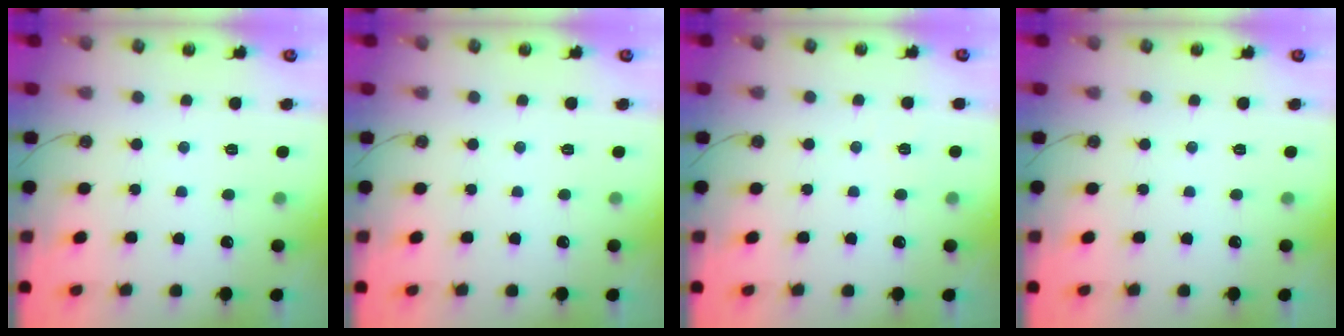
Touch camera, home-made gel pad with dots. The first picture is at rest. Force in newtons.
{"total": 0.0}
{"total": 2.4, "press": 2.3, "slide": 0.6}
{"total": 0.0}